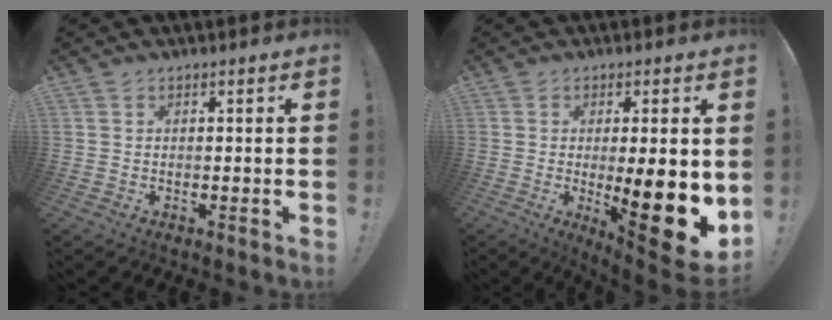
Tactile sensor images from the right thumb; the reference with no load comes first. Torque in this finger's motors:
{"motor_torque": [0.09, 0.77, 1.75, 0.17, 0.09]}